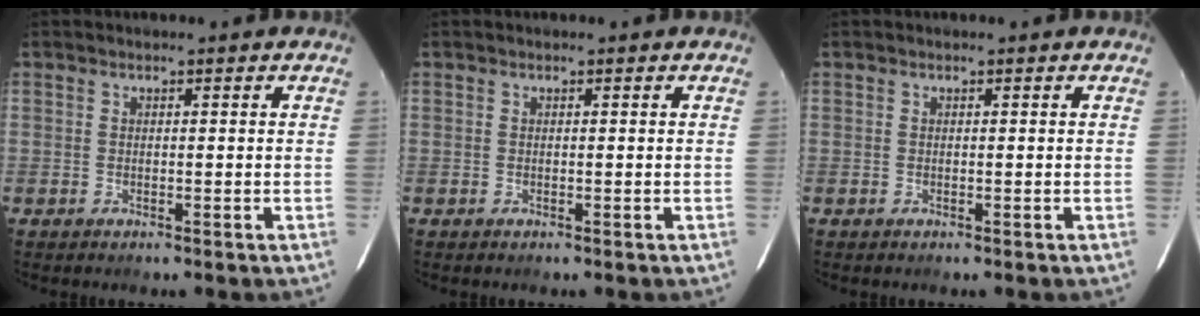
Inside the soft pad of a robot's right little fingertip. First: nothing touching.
{"total": 0.0}
{"total": 0.0}